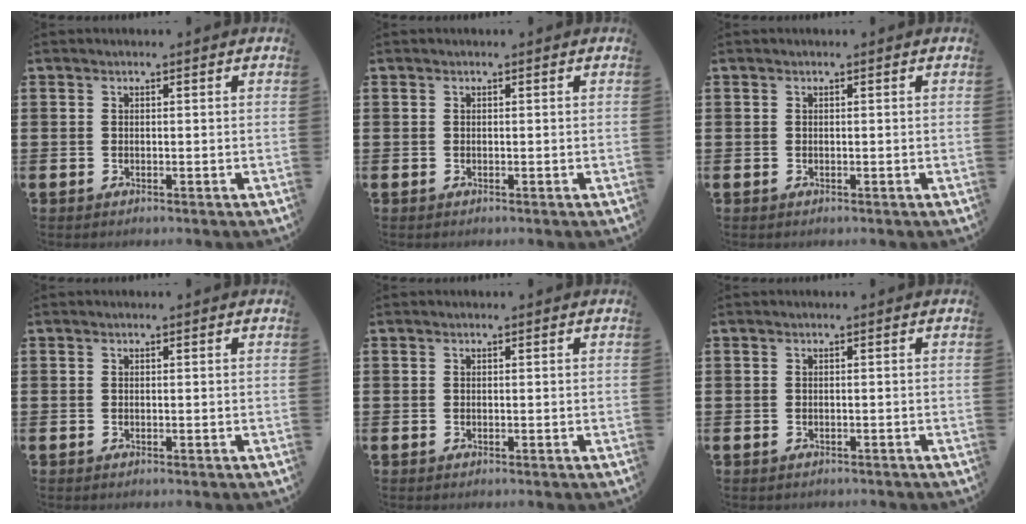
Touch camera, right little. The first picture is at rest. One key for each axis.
{"total": 0.0}
{"total": 0.0}
{"total": 0.0}
{"total": 0.0}
{"total": 0.0}